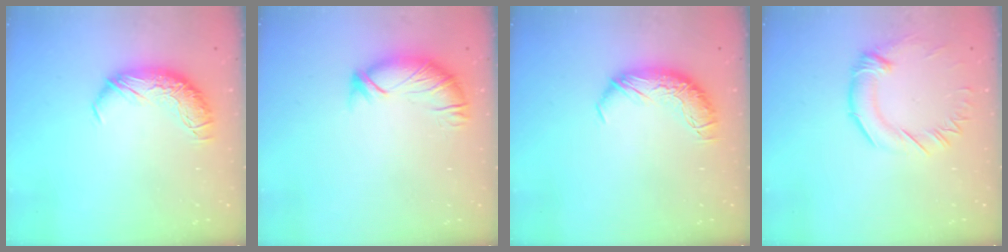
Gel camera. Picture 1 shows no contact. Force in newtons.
{"total": 2.9, "press": 2.8, "slide": 0.9}
{"total": 0.0}
{"total": 1.1, "press": 0.3, "slide": 1.0}